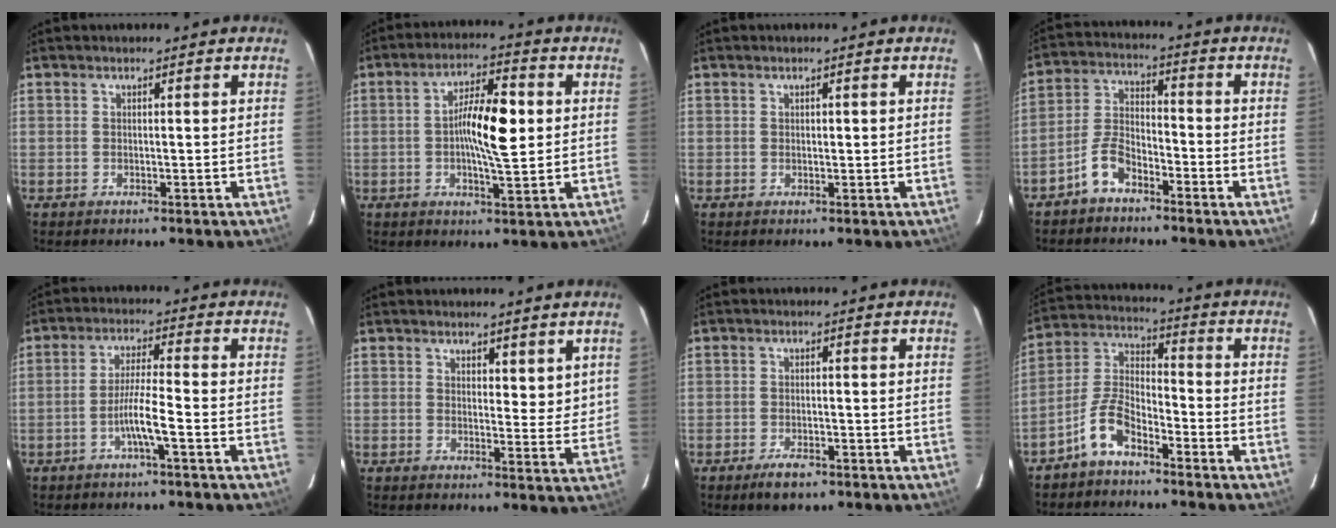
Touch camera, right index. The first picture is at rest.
{"total": 9.6, "force": [0.5, 2.2, 9.3], "torque": [-0.162, 0.014, 0.004]}
{"total": 0.7, "force": [0.2, 0.4, 0.5], "torque": [-0.008, 0.000, 0.003]}
{"total": 6.1, "force": [-4.2, 2.9, 3.2], "torque": [-0.076, 0.011, -0.086]}
{"total": 5.2, "force": [-2.2, -0.3, 4.7], "torque": [-0.091, 0.003, -0.042]}
{"total": 4.5, "force": [3.3, 2.2, 2.3], "torque": [-0.016, -0.011, 0.050]}
{"total": 3.4, "force": [-2.3, 1.2, 2.2], "torque": [-0.045, -0.003, -0.036]}
{"total": 7.3, "force": [-5.0, 2.9, 4.4], "torque": [-0.105, 0.014, -0.104]}